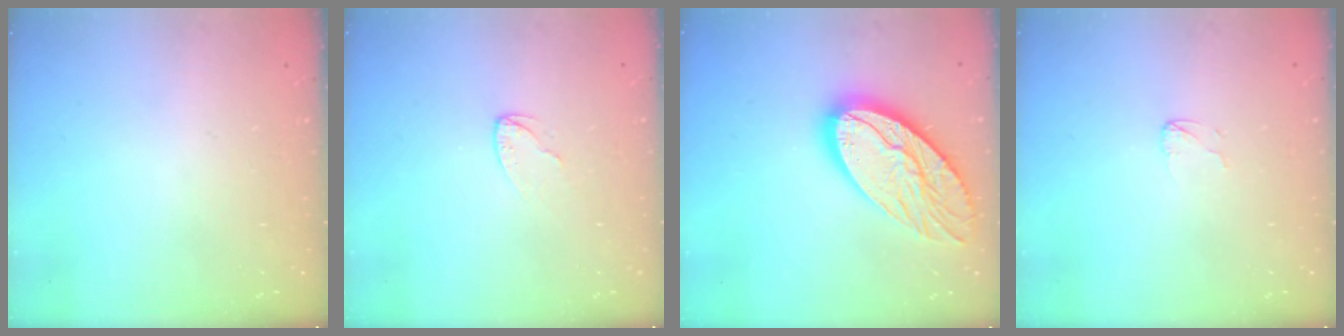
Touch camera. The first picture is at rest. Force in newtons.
{"total": 3.0, "press": 3.0, "slide": 0.3}
{"total": 21.2, "press": 21.1, "slide": 1.7}
{"total": 2.9, "press": 2.8, "slide": 0.3}